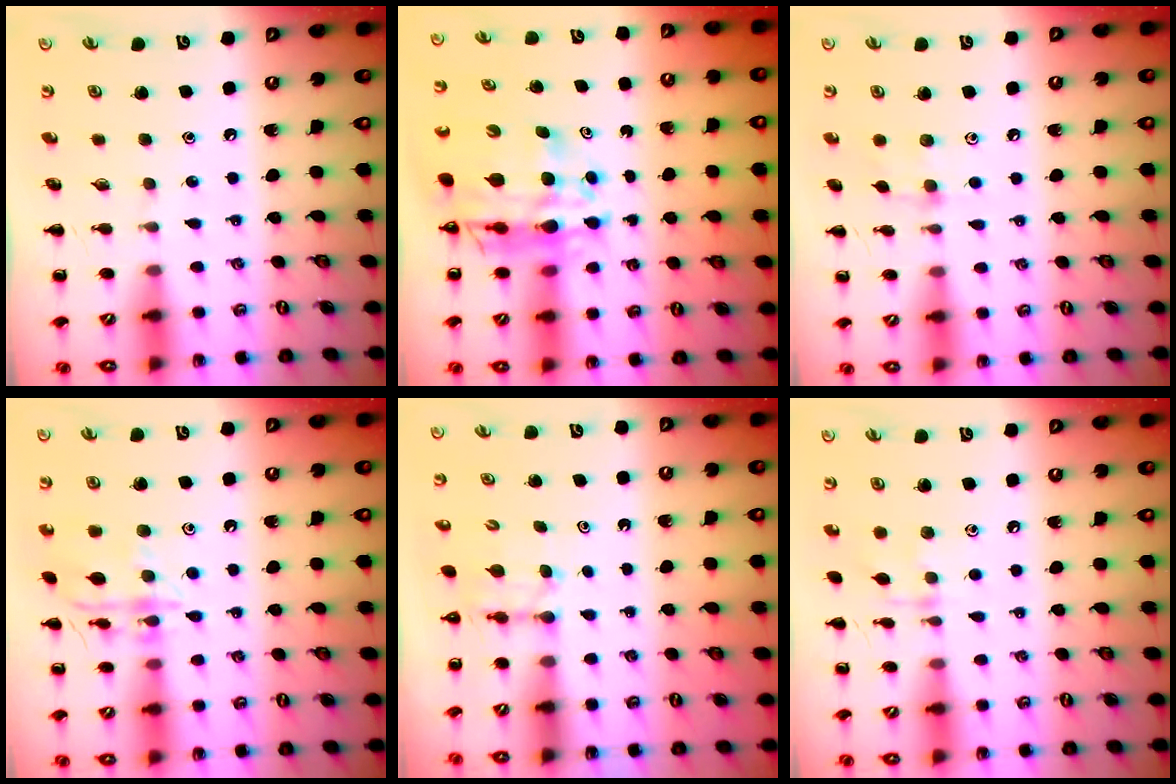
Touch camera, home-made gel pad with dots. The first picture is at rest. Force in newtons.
{"total": 14.9, "press": 14.4, "slide": 4.1}
{"total": 4.0, "press": 3.8, "slide": 1.1}
{"total": 12.9, "press": 12.9, "slide": 0.5}
{"total": 2.8, "press": 2.6, "slide": 1.1}
{"total": 6.3, "press": 6.1, "slide": 1.6}